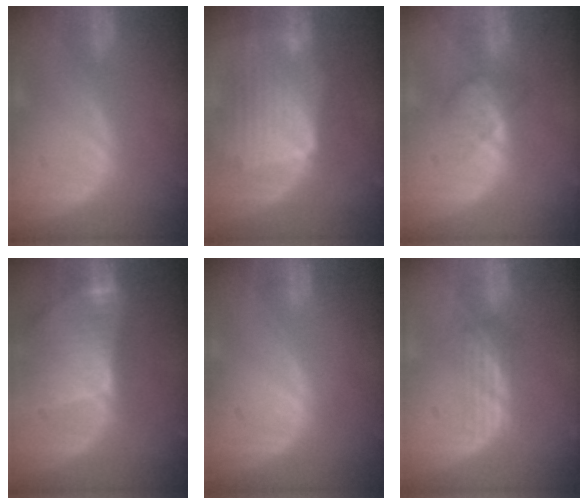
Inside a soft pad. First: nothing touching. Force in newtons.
{"total": 10.2, "press": 9.0, "slide": 4.7}
{"total": 3.7, "press": 3.3, "slide": 1.8}
{"total": 9.5, "press": 8.4, "slide": 4.5}
{"total": 0.0}
{"total": 2.7, "press": 2.5, "slide": 0.9}